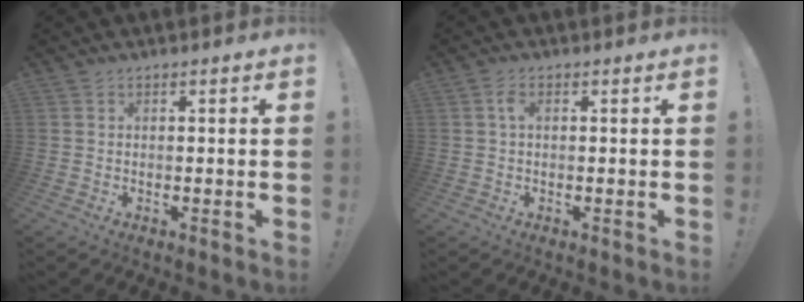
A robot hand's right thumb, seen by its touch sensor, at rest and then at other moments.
{"total": 2.3, "force": [0.5, 1.0, 2.0], "torque": [-0.035, 0.004, 0.006]}